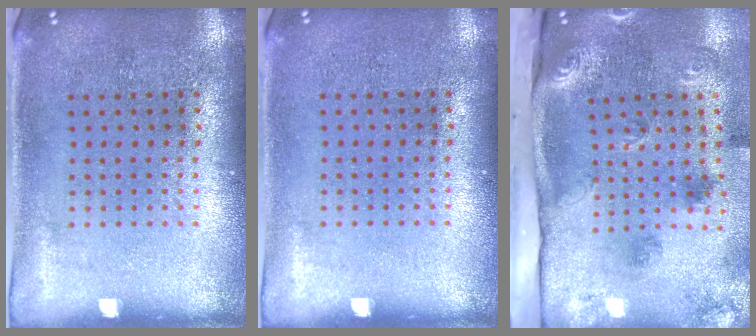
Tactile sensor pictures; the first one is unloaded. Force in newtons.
{"total": 0.0}
{"total": 3.2, "press": 2.1, "slide": 2.4}